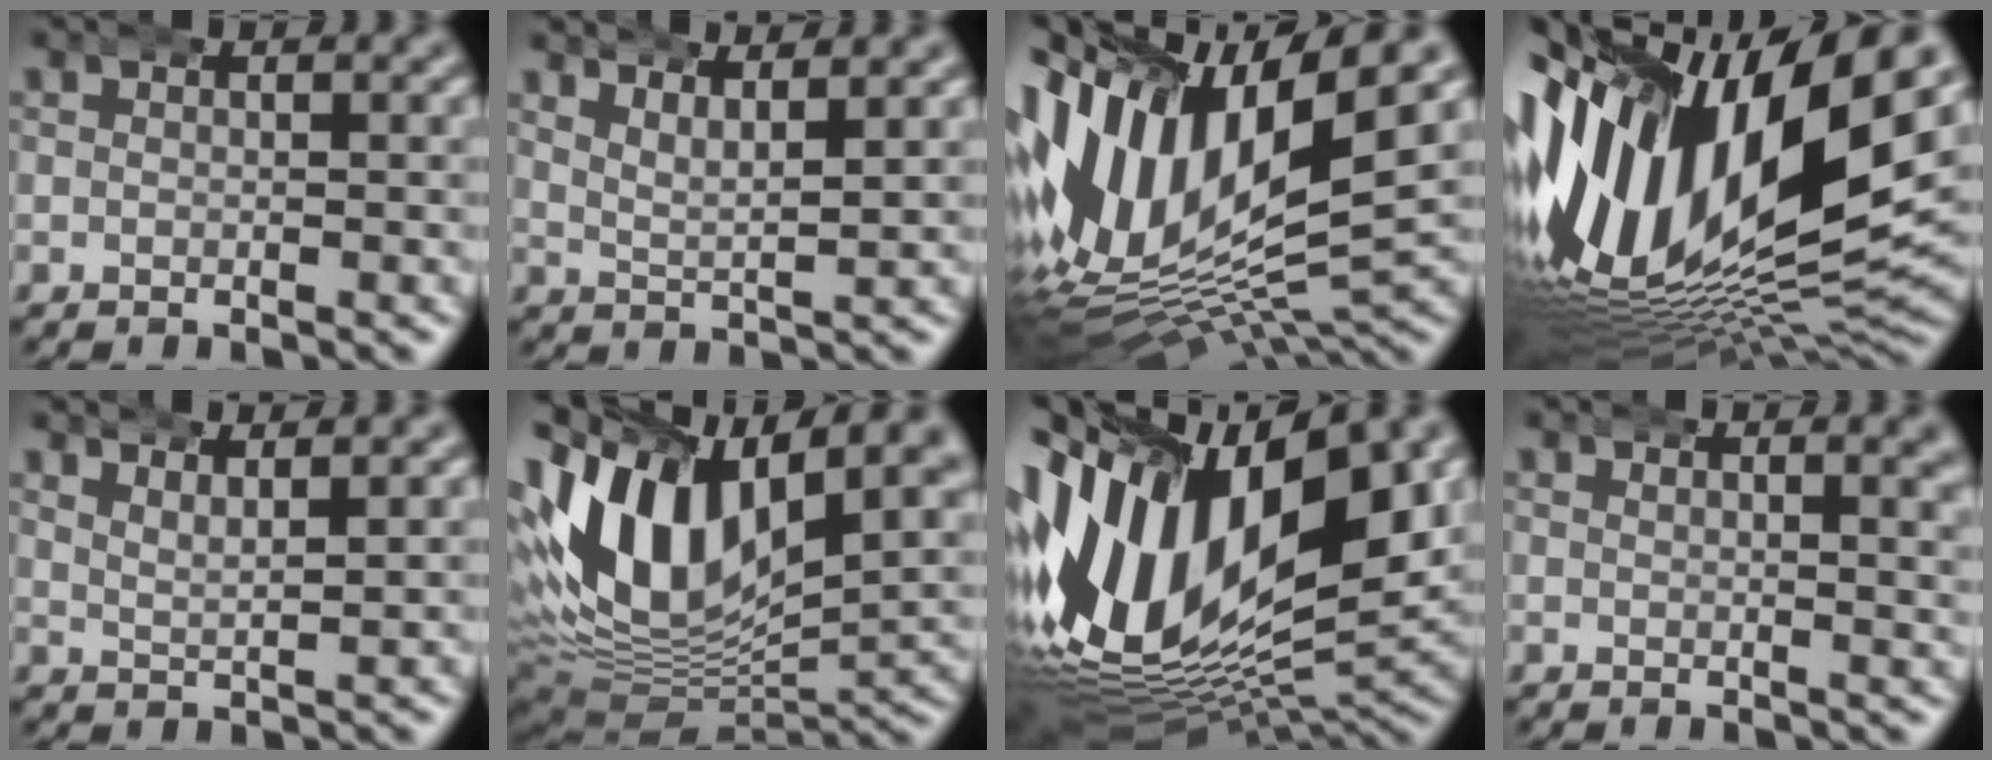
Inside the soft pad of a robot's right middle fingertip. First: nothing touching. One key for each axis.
{"total": 3.1, "fx": 2.9, "fy": 0.3, "fz": 1.0, "tx": -0.032, "ty": -0.005, "tz": 0.053}
{"total": 19.8, "fx": 0.6, "fy": 13.4, "fz": 14.7, "tx": -0.289, "ty": -0.033, "tz": 0.022}
{"total": 27.6, "fx": 0.7, "fy": 17.1, "fz": 21.7, "tx": -0.401, "ty": -0.019, "tz": 0.023}
{"total": 2.3, "fx": 2.2, "fy": -0.3, "fz": 0.4, "tx": -0.022, "ty": -0.009, "tz": 0.049}
{"total": 18.2, "fx": 2.0, "fy": 12.1, "fz": 13.4, "tx": -0.238, "ty": -0.017, "tz": 0.035}
{"total": 24.9, "fx": -0.2, "fy": 16.2, "fz": 18.9, "tx": -0.360, "ty": -0.030, "tz": 0.013}
{"total": 2.5, "fx": 1.7, "fy": 0.0, "fz": 1.9, "tx": -0.016, "ty": 0.000, "tz": 0.027}